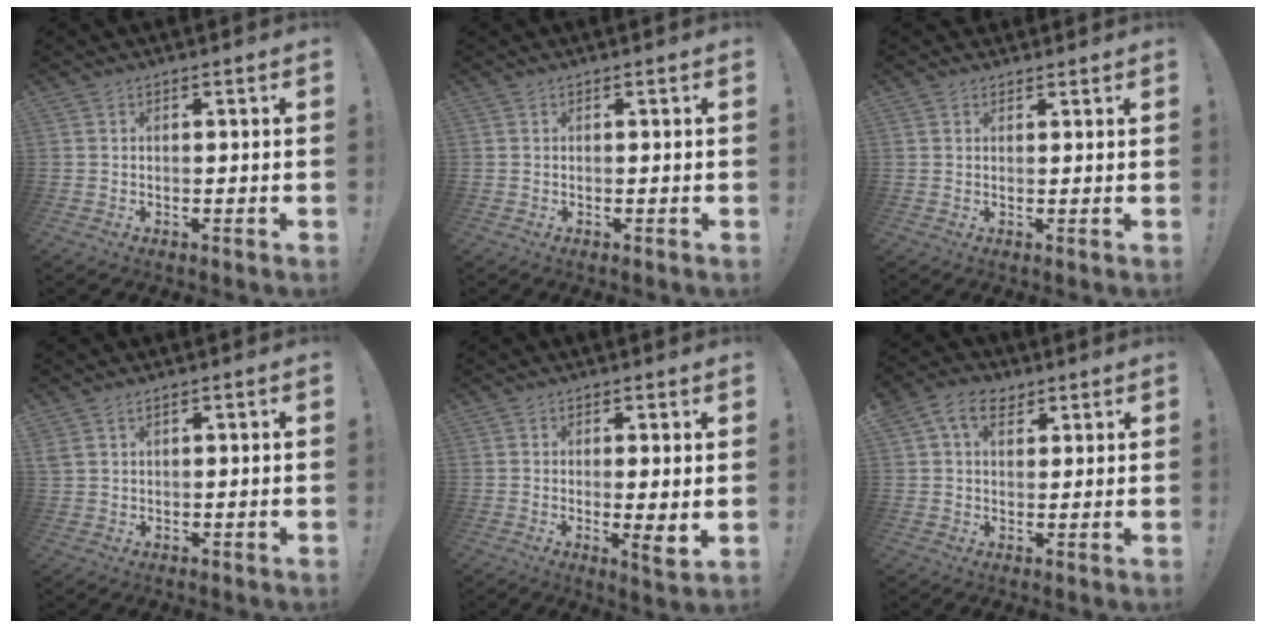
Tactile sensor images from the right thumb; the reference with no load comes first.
{"total": 0.0}
{"total": 1.8, "force": [1.3, 1.2, 0.2], "torque": [0.000, -0.004, 0.024]}
{"total": 2.1, "force": [1.3, 1.0, 1.4], "torque": [-0.028, -0.002, 0.025]}
{"total": 4.9, "force": [0.0, 0.4, 4.9], "torque": [-0.053, -0.022, 0.001]}
{"total": 8.5, "force": [3.7, 6.0, 4.6], "torque": [-0.072, 0.001, 0.071]}